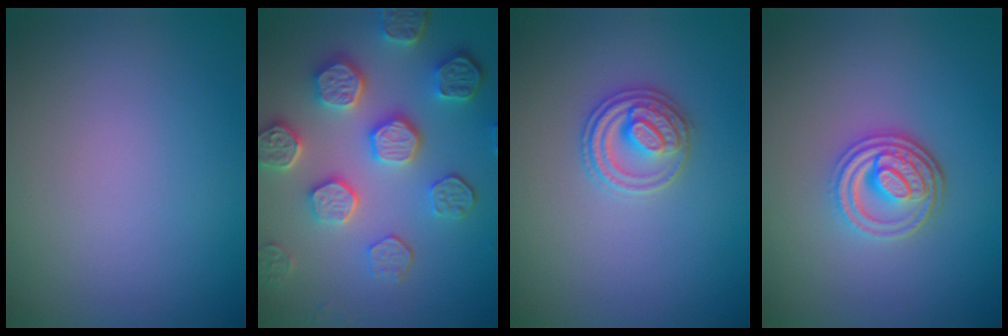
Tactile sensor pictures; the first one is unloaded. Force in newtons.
{"total": 6.9, "press": 5.6, "slide": 4.1}
{"total": 2.9, "press": 2.9, "slide": 0.1}
{"total": 4.1, "press": 3.2, "slide": 2.5}